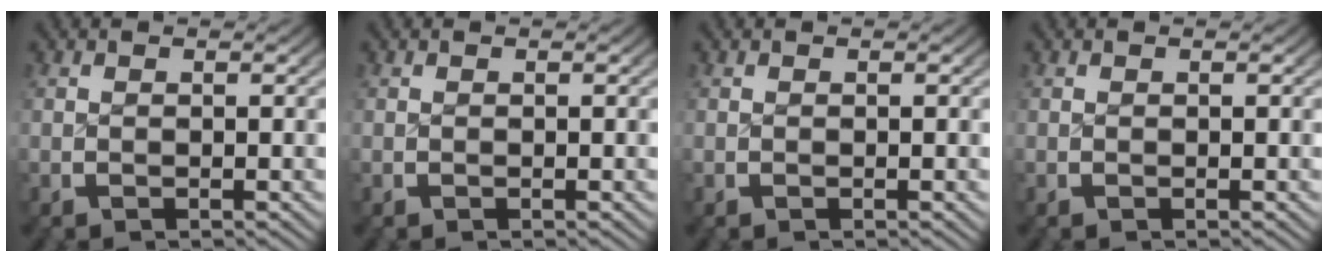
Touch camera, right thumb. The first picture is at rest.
{"total": 0.0}
{"total": 0.0}
{"total": 0.0}